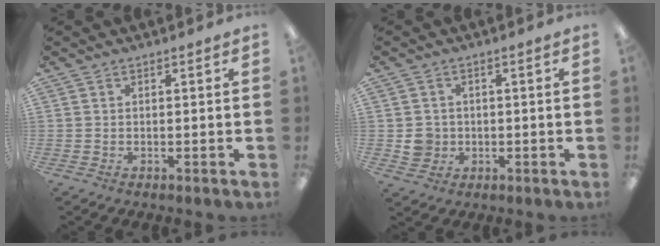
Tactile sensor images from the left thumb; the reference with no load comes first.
{"total": 3.9, "force": [-0.2, 3.9, 0.8], "torque": [-0.003, 0.002, -0.003]}